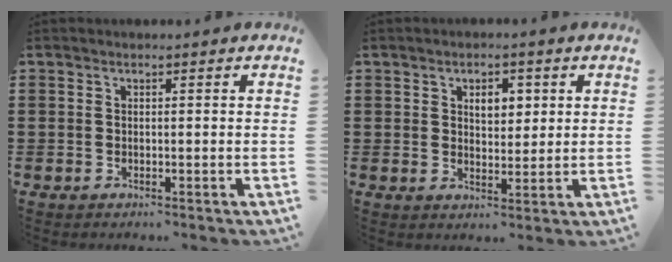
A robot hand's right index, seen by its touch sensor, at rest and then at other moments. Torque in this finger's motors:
{"motor_torque": [0.09, -0.01, 0.11, 0.06]}